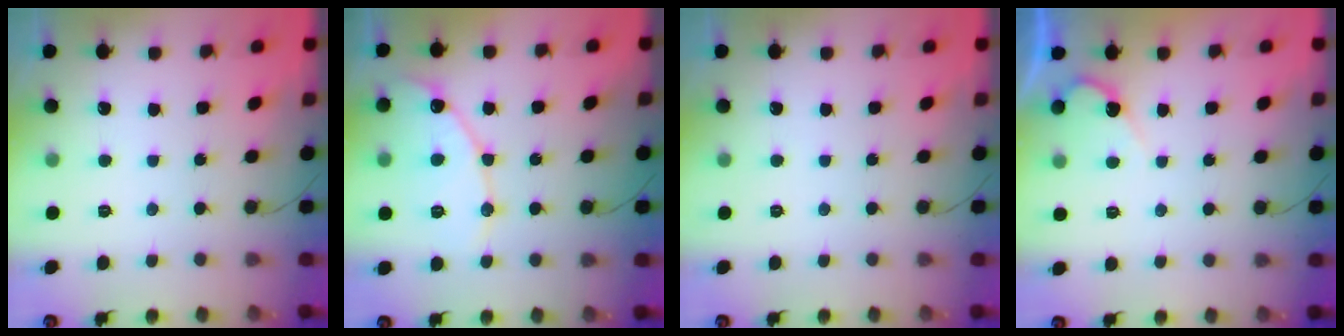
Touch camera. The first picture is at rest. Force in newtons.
{"total": 11.0, "press": 10.9, "slide": 0.9}
{"total": 0.0}
{"total": 3.9, "press": 3.9, "slide": 0.2}